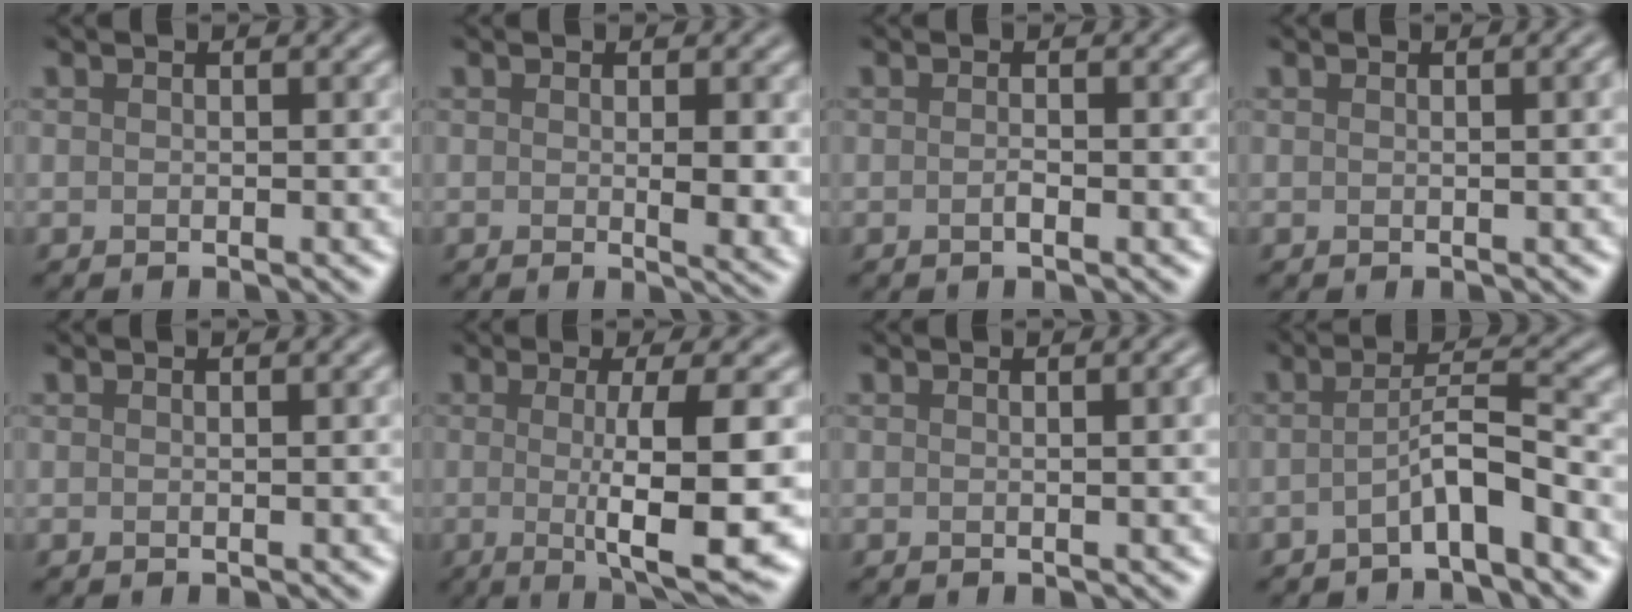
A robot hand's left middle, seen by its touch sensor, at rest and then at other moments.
{"total": 3.0, "force": [0.1, 0.6, 3.0], "torque": [-0.039, -0.003, 0.007]}
{"total": 0.8, "force": [-0.2, 0.2, 0.7], "torque": [-0.009, 0.003, -0.002]}
{"total": 2.1, "force": [0.4, 0.9, 1.9], "torque": [-0.008, 0.008, -0.002]}
{"total": 0.8, "force": [0.2, 0.3, 0.7], "torque": [-0.007, 0.001, 0.000]}
{"total": 9.6, "force": [-0.8, 2.0, 9.4], "torque": [-0.122, -0.012, -0.008]}
{"total": 2.5, "force": [0.4, 1.0, 2.2], "torque": [-0.012, 0.009, -0.002]}
{"total": 3.4, "force": [-1.6, 0.3, 3.0], "torque": [-0.054, 0.019, -0.035]}